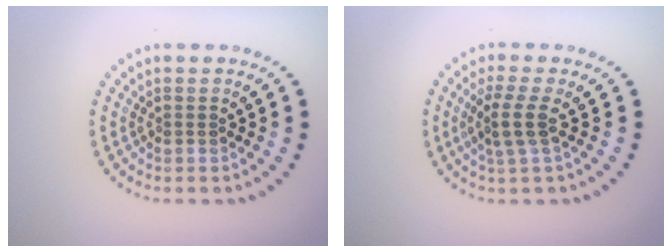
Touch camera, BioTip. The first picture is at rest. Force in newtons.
{"total": 2.6, "press": 2.0, "slide": 1.6}